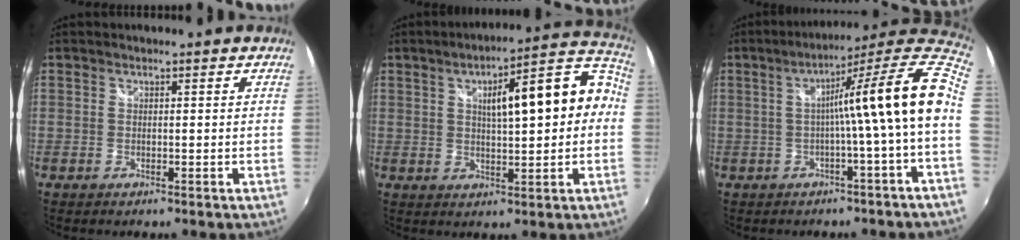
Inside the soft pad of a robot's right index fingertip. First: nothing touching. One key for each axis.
{"total": 14.2, "fx": 1.6, "fy": 3.8, "fz": 13.6, "tx": -0.190, "ty": 0.043, "tz": 0.035}
{"total": 14.6, "fx": 0.0, "fy": -1.4, "fz": 14.6, "tx": -0.193, "ty": 0.004, "tz": -0.004}